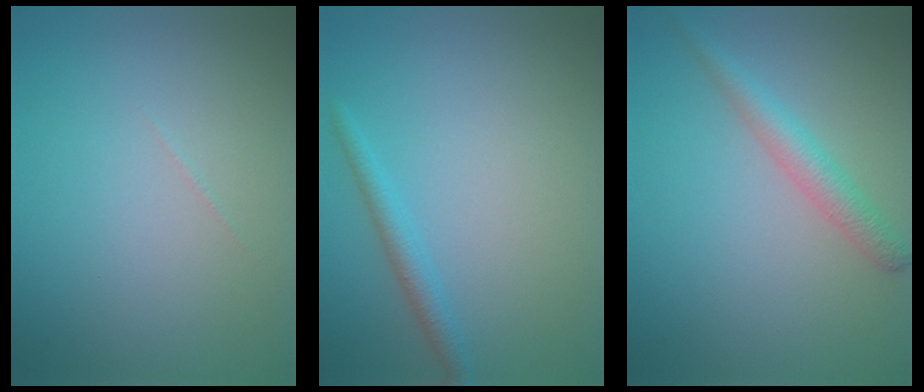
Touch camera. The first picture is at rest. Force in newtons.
{"total": 1.8, "press": 1.8, "slide": 0.1}
{"total": 2.5, "press": 2.5, "slide": 0.1}